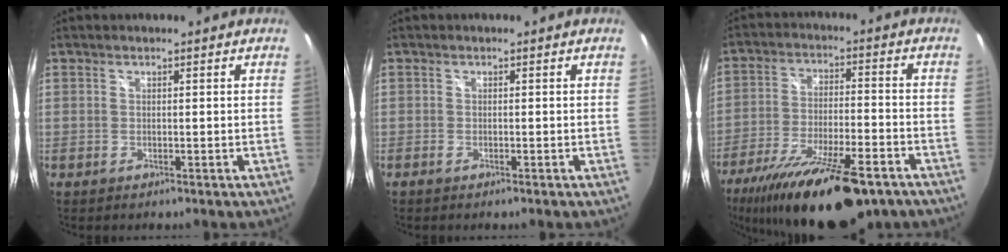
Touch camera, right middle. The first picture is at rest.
{"total": 0.8, "force": [-0.7, 0.2, 0.5], "torque": [-0.010, -0.002, -0.014]}
{"total": 23.1, "force": [-16.5, 6.6, 14.7], "torque": [-0.273, -0.047, -0.255]}